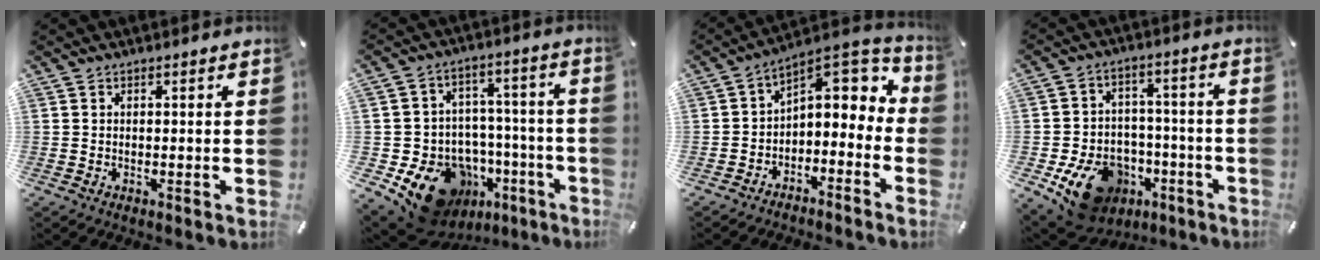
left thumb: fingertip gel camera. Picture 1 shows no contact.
{"total": 17.5, "force": [-9.5, 12.4, 8.0], "torque": [-0.124, 0.053, -0.137]}
{"total": 6.9, "force": [1.8, 4.8, 4.6], "torque": [-0.044, -0.030, 0.027]}
{"total": 15.2, "force": [-7.3, 11.2, 7.4], "torque": [-0.108, 0.049, -0.110]}